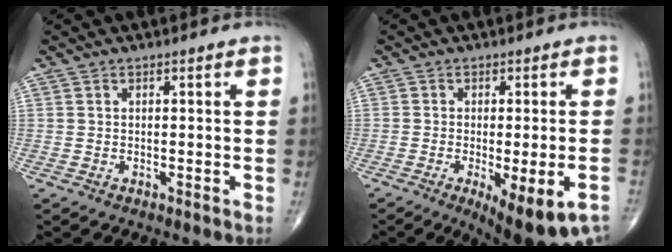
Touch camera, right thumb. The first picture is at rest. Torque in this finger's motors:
{"motor_torque": [0.14, 0.33, -0.09, -0.35, 0.01]}